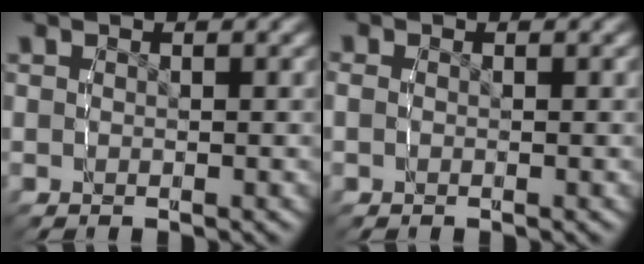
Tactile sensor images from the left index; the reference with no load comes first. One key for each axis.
{"total": 0.8, "fx": 0.0, "fy": 0.7, "fz": 0.5, "tx": -0.012, "ty": -0.002, "tz": 0.000}